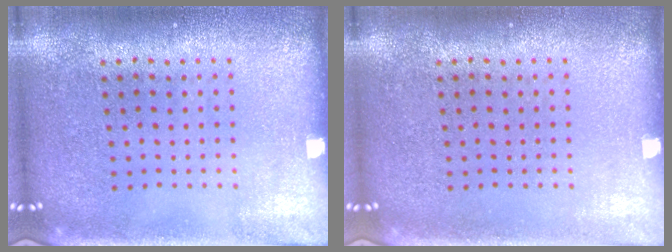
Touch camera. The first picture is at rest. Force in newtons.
{"total": 0.0}